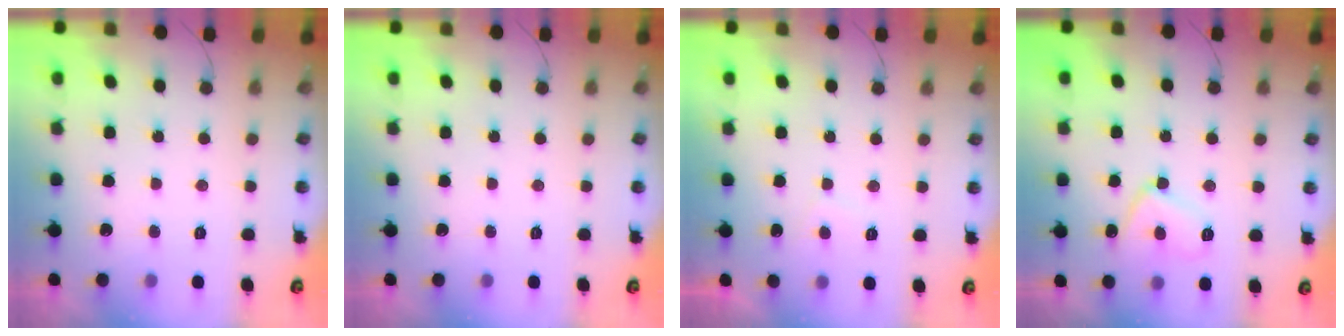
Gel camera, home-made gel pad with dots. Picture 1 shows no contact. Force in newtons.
{"total": 0.0}
{"total": 1.1, "press": 0.9, "slide": 0.6}
{"total": 9.1, "press": 9.1, "slide": 0.8}